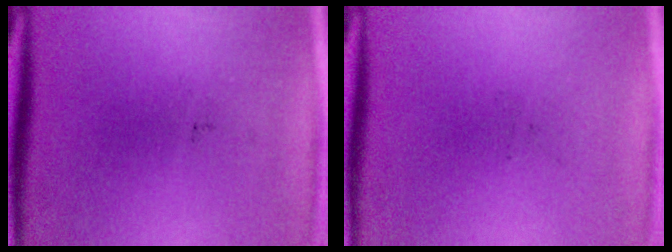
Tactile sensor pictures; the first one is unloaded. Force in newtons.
{"total": 0.0}